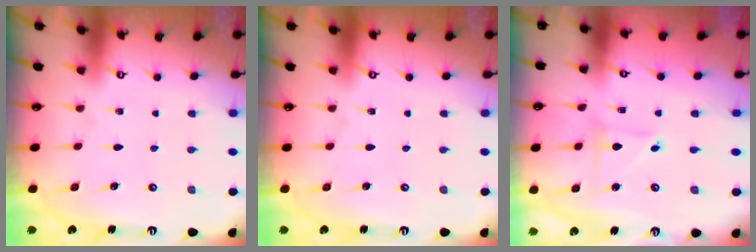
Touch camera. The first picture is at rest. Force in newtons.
{"total": 0.0}
{"total": 2.4, "press": 2.4, "slide": 0.2}